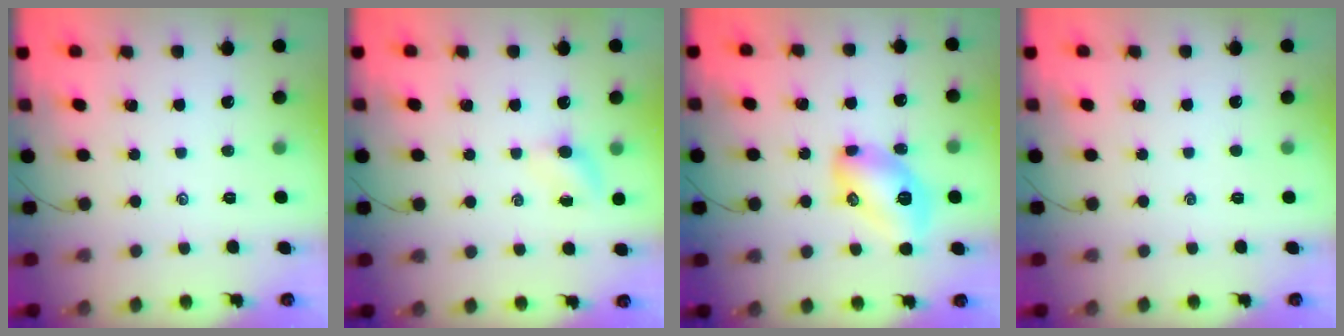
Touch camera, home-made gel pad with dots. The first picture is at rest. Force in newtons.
{"total": 4.1, "press": 3.9, "slide": 1.2}
{"total": 11.3, "press": 11.3, "slide": 0.7}
{"total": 0.0}